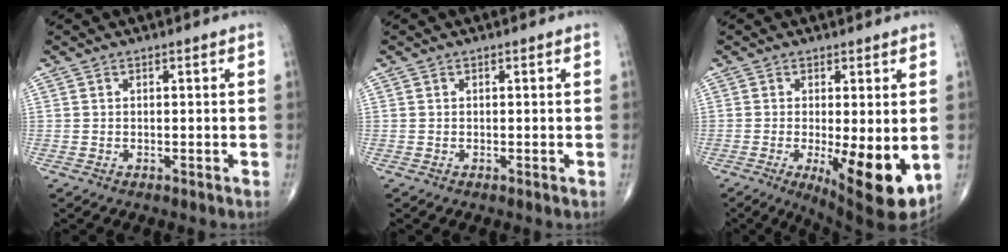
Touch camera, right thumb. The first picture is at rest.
{"total": 0.0}
{"total": 12.5, "force": [-2.5, 3.6, 11.7], "torque": [-0.169, -0.030, -0.028]}